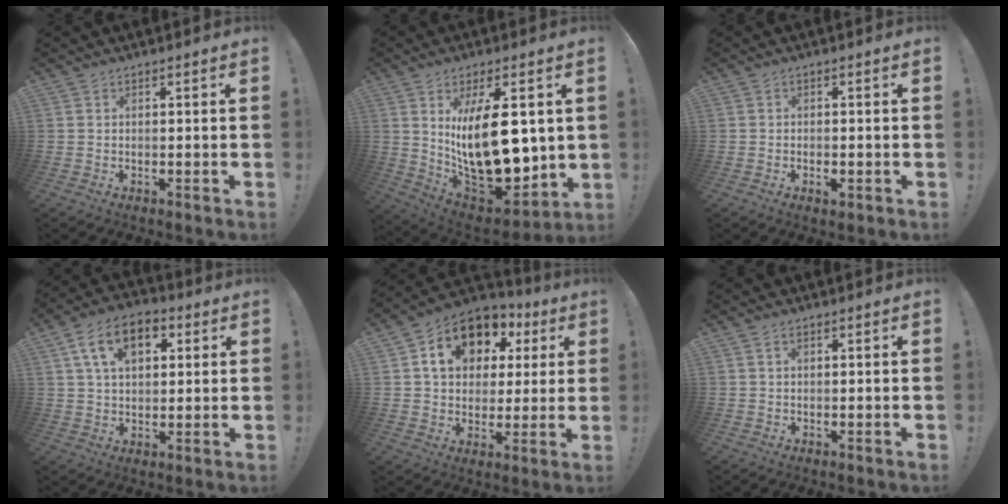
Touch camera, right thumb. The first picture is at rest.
{"total": 22.1, "force": [3.7, 9.7, 19.5], "torque": [-0.353, -0.041, 0.067]}
{"total": 1.5, "force": [-0.8, 0.9, 0.8], "torque": [-0.007, 0.004, -0.014]}
{"total": 13.5, "force": [4.9, 8.8, 9.0], "torque": [-0.142, 0.004, 0.092]}
{"total": 15.3, "force": [6.1, 11.1, 8.6], "torque": [-0.131, -0.016, 0.114]}
{"total": 1.1, "force": [0.6, 0.7, 0.7], "torque": [-0.008, 0.000, 0.009]}